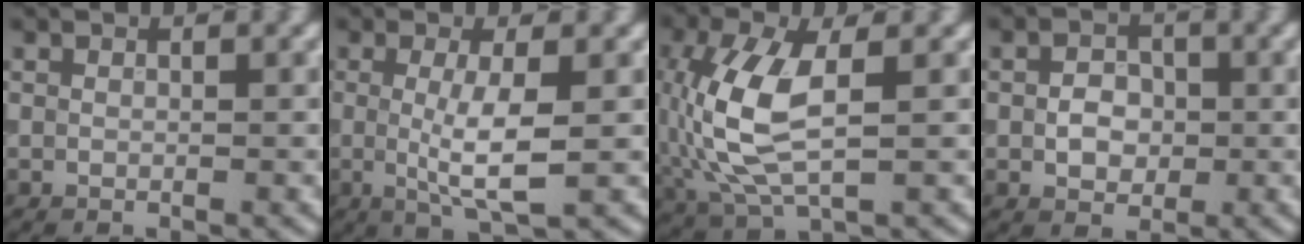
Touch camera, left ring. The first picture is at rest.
{"total": 4.3, "force": [0.0, 0.9, 4.2], "torque": [-0.079, -0.007, 0.000]}
{"total": 7.9, "force": [-0.2, 3.7, 7.0], "torque": [-0.170, 0.006, -0.004]}
{"total": 2.8, "force": [-0.3, 2.2, 1.8], "torque": [-0.028, 0.002, -0.010]}